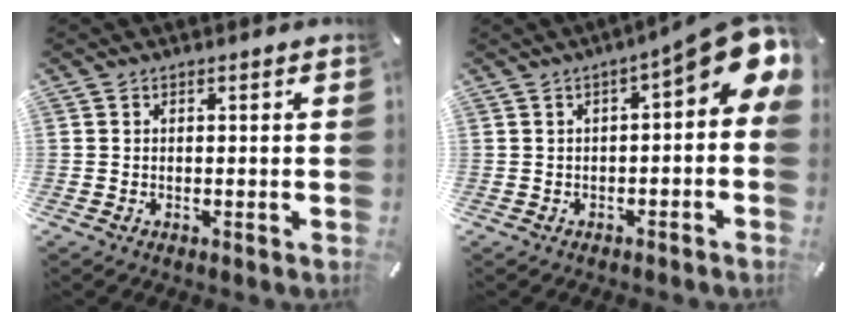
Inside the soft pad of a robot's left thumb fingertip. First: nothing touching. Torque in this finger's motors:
{"motor_torque": [0.36, 1.08, 1.64, -0.23, 0.29]}